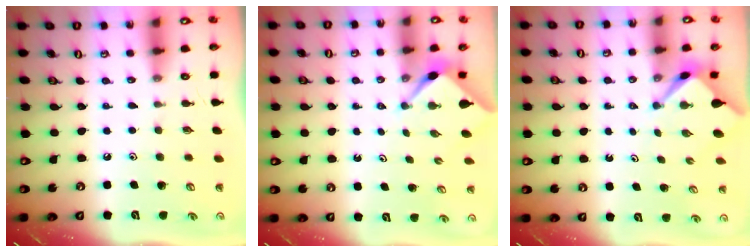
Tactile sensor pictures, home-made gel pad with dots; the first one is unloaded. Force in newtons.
{"total": 2.8, "press": 2.8, "slide": 0.4}
{"total": 2.7, "press": 2.7, "slide": 0.3}